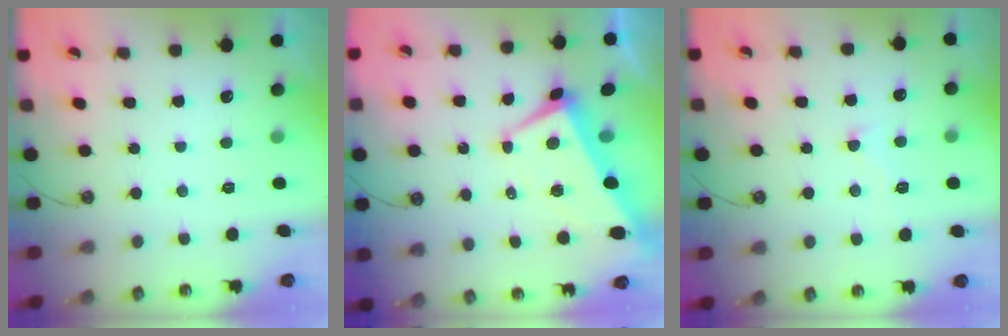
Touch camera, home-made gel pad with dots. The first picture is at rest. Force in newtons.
{"total": 2.2, "press": 1.9, "slide": 1.1}
{"total": 0.8, "press": 0.4, "slide": 0.7}